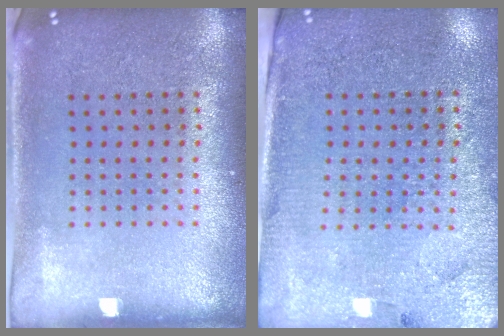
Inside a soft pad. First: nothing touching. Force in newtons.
{"total": 3.1, "press": 2.9, "slide": 1.1}